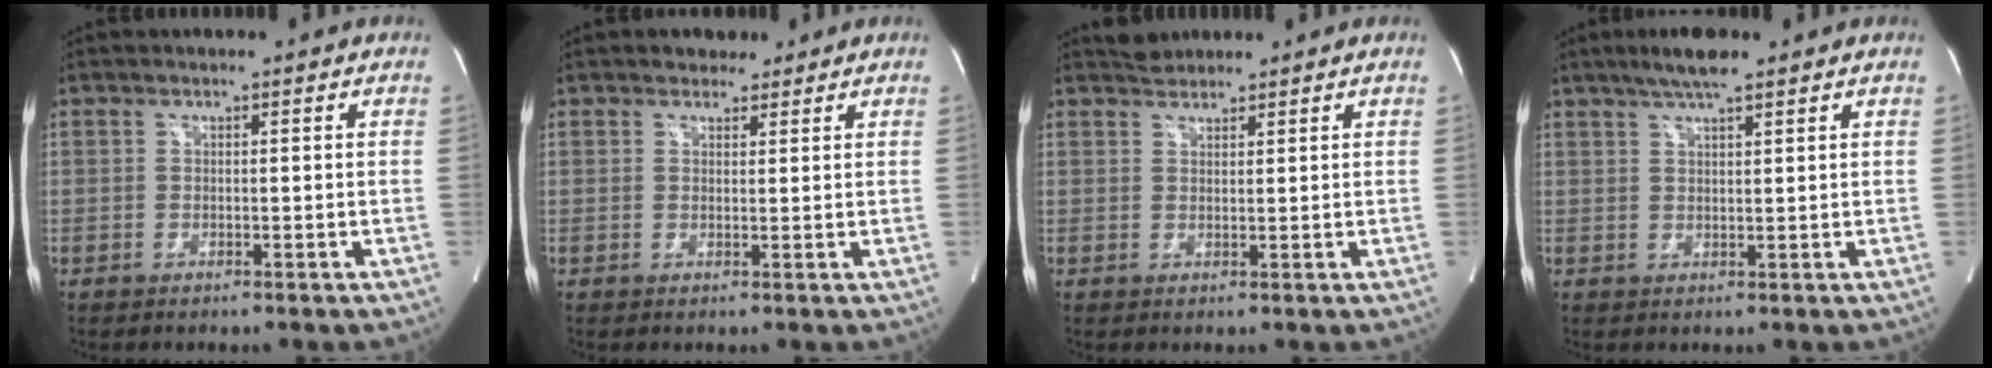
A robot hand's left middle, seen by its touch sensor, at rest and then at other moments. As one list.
[{"total": 2.6, "force": [2.0, 1.5, 0.6], "torque": [-0.009, 0.007, 0.028]}, {"total": 2.3, "force": [2.2, 0.8, 0.0], "torque": [-0.006, 0.012, 0.039]}, {"total": 5.0, "force": [3.8, 0.6, 3.3], "torque": [-0.065, 0.013, 0.067]}]